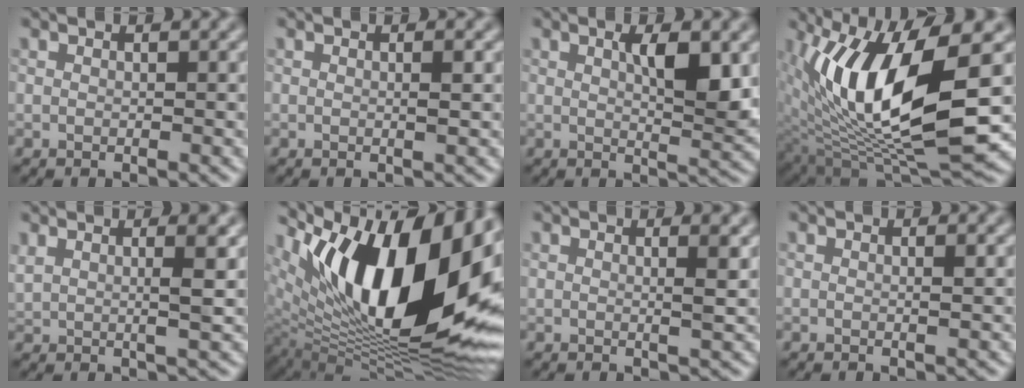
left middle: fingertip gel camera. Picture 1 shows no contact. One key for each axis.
{"total": 0.8, "fx": -0.3, "fy": 0.1, "fz": 0.8, "tx": -0.008, "ty": 0.003, "tz": -0.005}
{"total": 4.0, "fx": 0.9, "fy": 0.9, "fz": 3.8, "tx": -0.063, "ty": -0.006, "tz": 0.021}
{"total": 12.3, "fx": 1.6, "fy": 4.4, "fz": 11.4, "tx": -0.211, "ty": -0.017, "tz": 0.038}
{"total": 3.8, "fx": 1.4, "fy": 1.3, "fz": 3.3, "tx": -0.041, "ty": 0.018, "tz": 0.015}
{"total": 15.8, "fx": 4.9, "fy": 7.2, "fz": 13.2, "tx": -0.199, "ty": 0.000, "tz": 0.076}
{"total": 2.0, "fx": 0.4, "fy": 0.6, "fz": 1.8, "tx": -0.013, "ty": 0.006, "tz": 0.000}
{"total": 0.5, "fx": -0.3, "fy": 0.0, "fz": 0.5, "tx": -0.002, "ty": 0.003, "tz": -0.004}